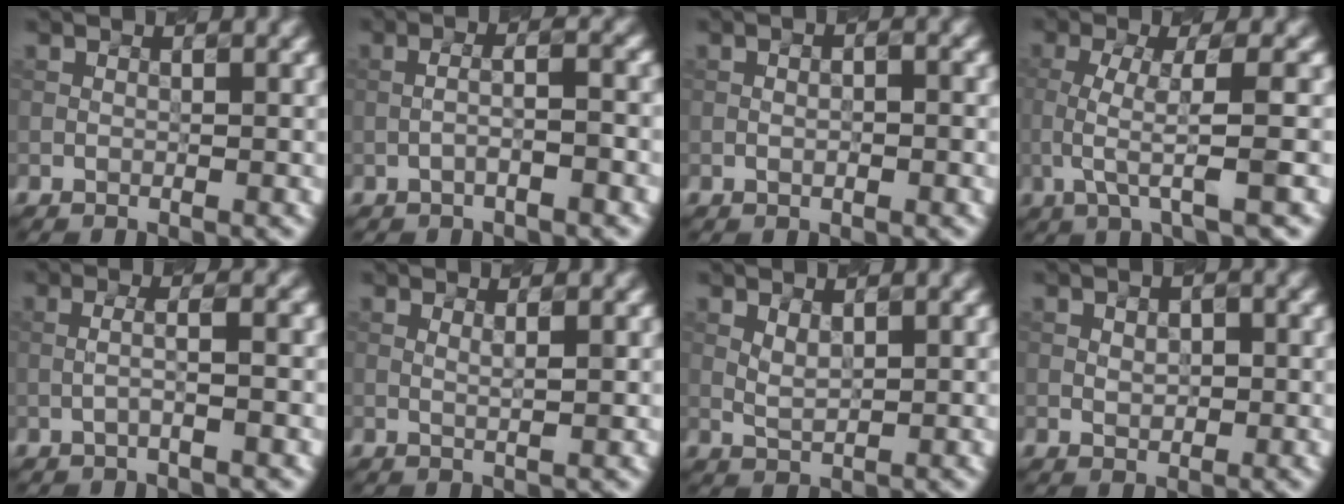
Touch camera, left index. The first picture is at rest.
{"total": 2.8, "force": [-1.1, 0.4, 2.5], "torque": [-0.043, 0.017, -0.019]}
{"total": 1.6, "force": [-0.1, 0.5, 1.5], "torque": [-0.007, -0.002, -0.003]}
{"total": 4.7, "force": [-1.1, 0.8, 4.5], "torque": [-0.086, 0.007, -0.017]}
{"total": 2.1, "force": [-0.5, 0.3, 2.1], "torque": [-0.036, 0.013, -0.008]}
{"total": 0.9, "force": [0.4, 0.1, 0.8], "torque": [-0.015, 0.005, 0.008]}
{"total": 0.8, "force": [0.7, 0.2, 0.4], "torque": [-0.022, 0.000, 0.025]}
{"total": 1.1, "force": [0.1, 0.8, 0.8], "torque": [-0.019, 0.004, 0.010]}